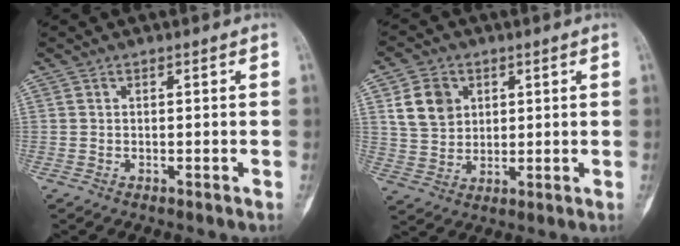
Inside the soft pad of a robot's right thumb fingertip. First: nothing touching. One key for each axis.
{"total": 8.3, "fx": 2.9, "fy": 6.7, "fz": 4.1, "tx": -0.052, "ty": -0.008, "tz": 0.060}